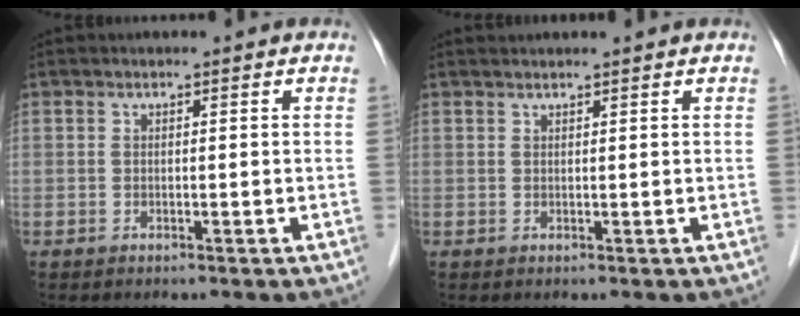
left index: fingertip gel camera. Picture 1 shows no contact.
{"total": 2.2, "force": [2.1, -0.1, 0.6], "torque": [-0.008, 0.020, 0.031]}